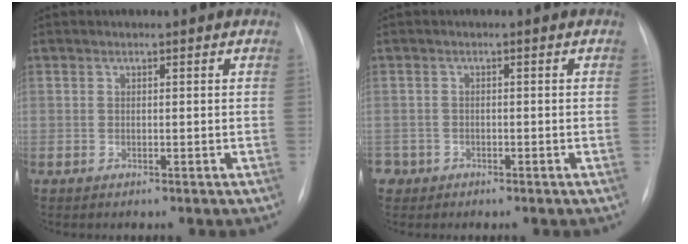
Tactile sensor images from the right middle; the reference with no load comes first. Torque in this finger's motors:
{"motor_torque": [1.04, -1.10, 0.01, -0.01]}